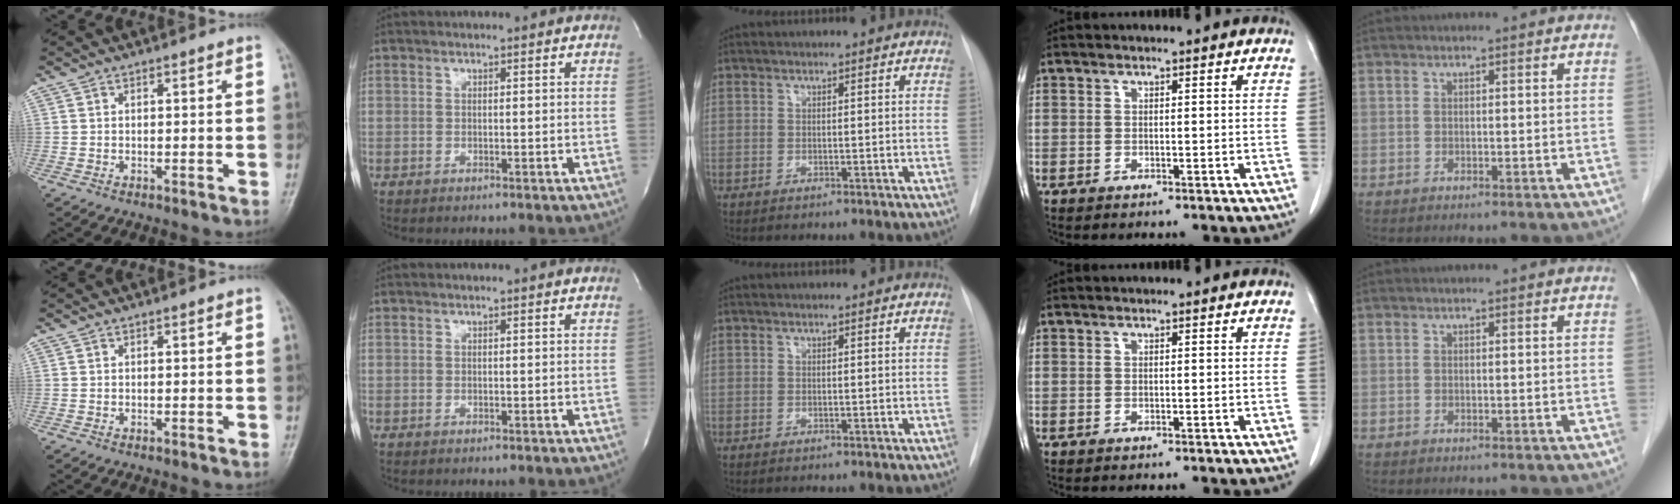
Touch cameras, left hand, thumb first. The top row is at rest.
{}